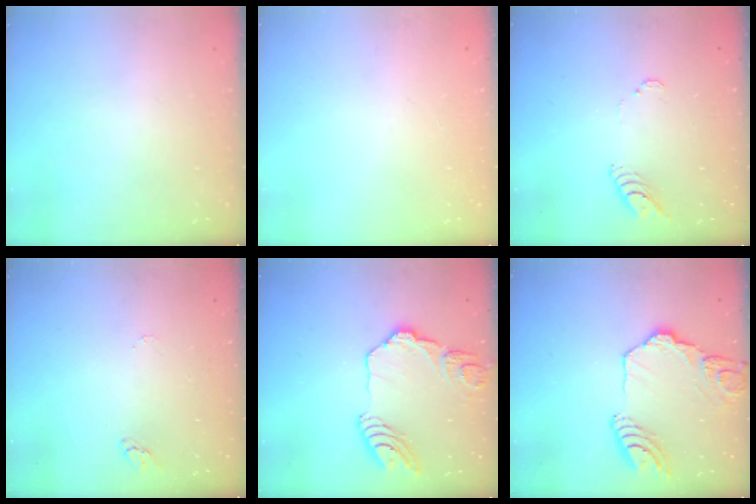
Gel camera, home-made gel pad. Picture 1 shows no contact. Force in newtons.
{"total": 0.0}
{"total": 4.7, "press": 4.7, "slide": 0.5}
{"total": 2.9, "press": 2.9, "slide": 0.2}
{"total": 16.2, "press": 16.1, "slide": 1.6}
{"total": 15.8, "press": 15.7, "slide": 1.8}